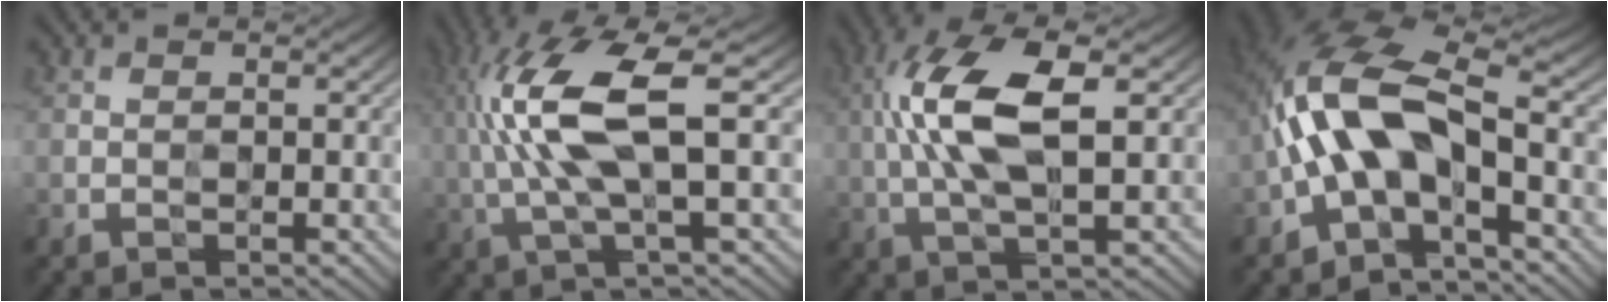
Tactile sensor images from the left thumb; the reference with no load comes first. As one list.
[{"total": 10.5, "force": [2.2, 2.7, 10.0], "torque": [-0.224, 0.007, 0.048]}, {"total": 10.1, "force": [2.2, 3.6, 9.2], "torque": [-0.202, 0.010, 0.040]}, {"total": 11.5, "force": [-1.3, 5.4, 10.1], "torque": [-0.195, 0.015, -0.036]}]